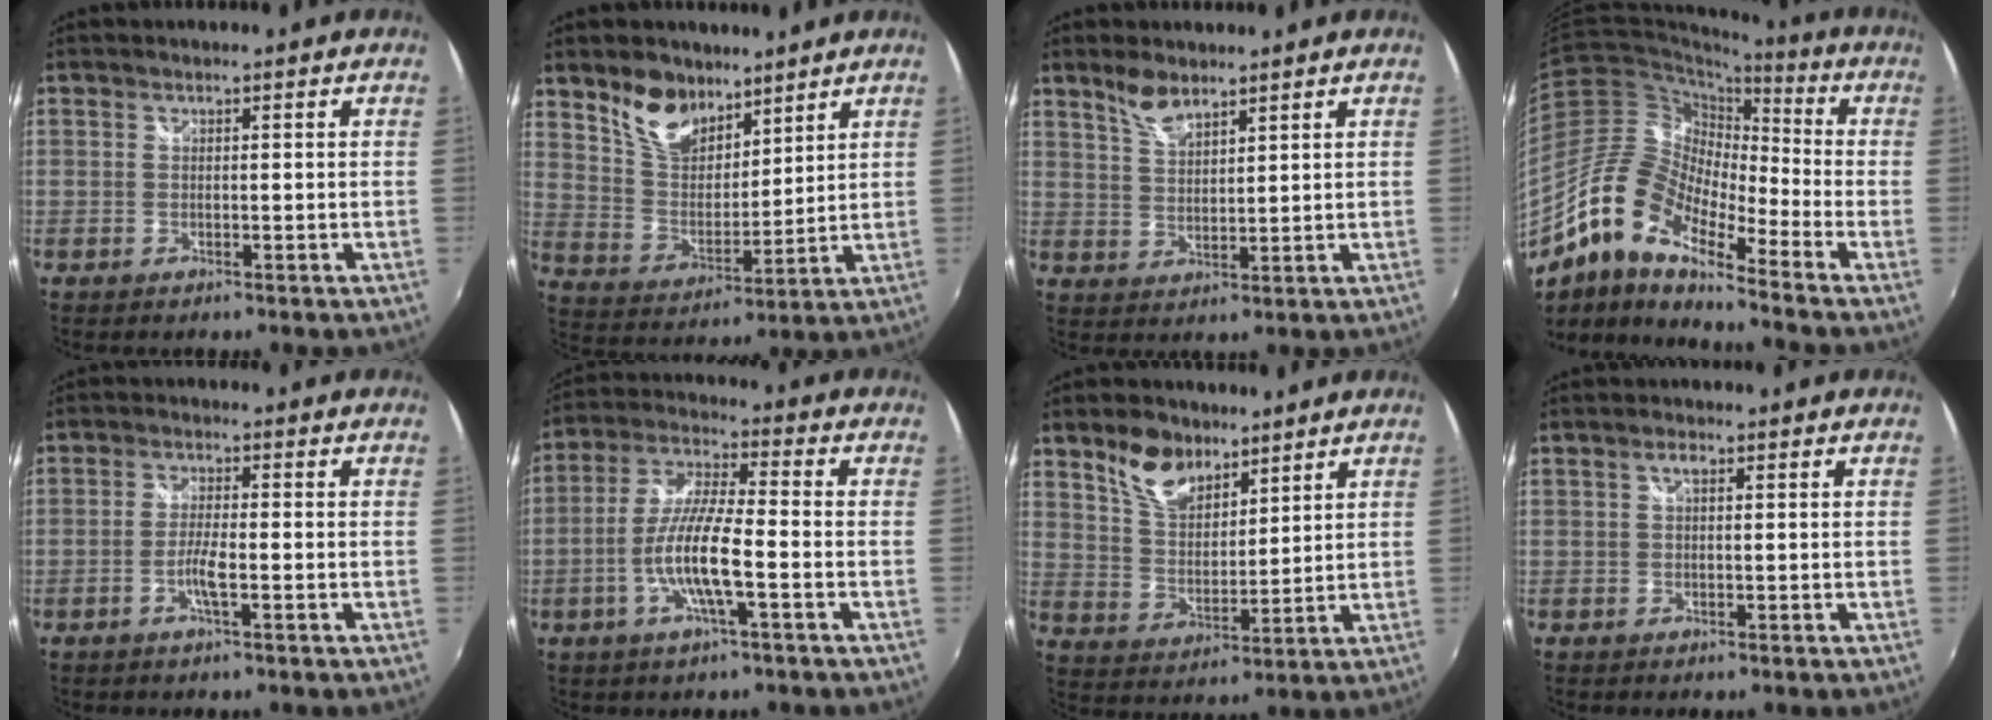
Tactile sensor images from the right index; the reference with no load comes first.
{"total": 10.9, "force": [7.9, 5.8, 4.8], "torque": [-0.092, 0.004, 0.153]}
{"total": 5.0, "force": [4.0, 1.7, 2.6], "torque": [-0.046, 0.003, 0.079]}
{"total": 14.9, "force": [-9.8, 5.3, 10.0], "torque": [-0.178, 0.006, -0.206]}
{"total": 3.5, "force": [-1.6, 0.2, 3.1], "torque": [-0.066, -0.003, -0.031]}
{"total": 10.8, "force": [-3.8, 1.4, 10.0], "torque": [-0.208, -0.004, -0.071]}
{"total": 9.4, "force": [6.6, 4.9, 4.5], "torque": [-0.081, 0.010, 0.126]}
{"total": 1.4, "force": [0.4, 0.5, 1.2], "torque": [-0.022, 0.005, 0.005]}